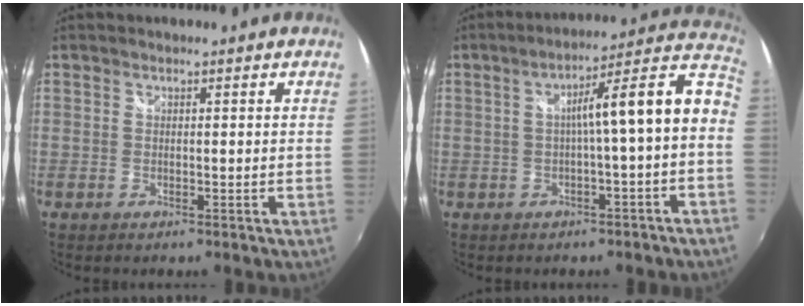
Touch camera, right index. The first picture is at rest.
{"total": 12.1, "force": [-1.3, 0.6, 12.1], "torque": [-0.153, 0.042, -0.010]}